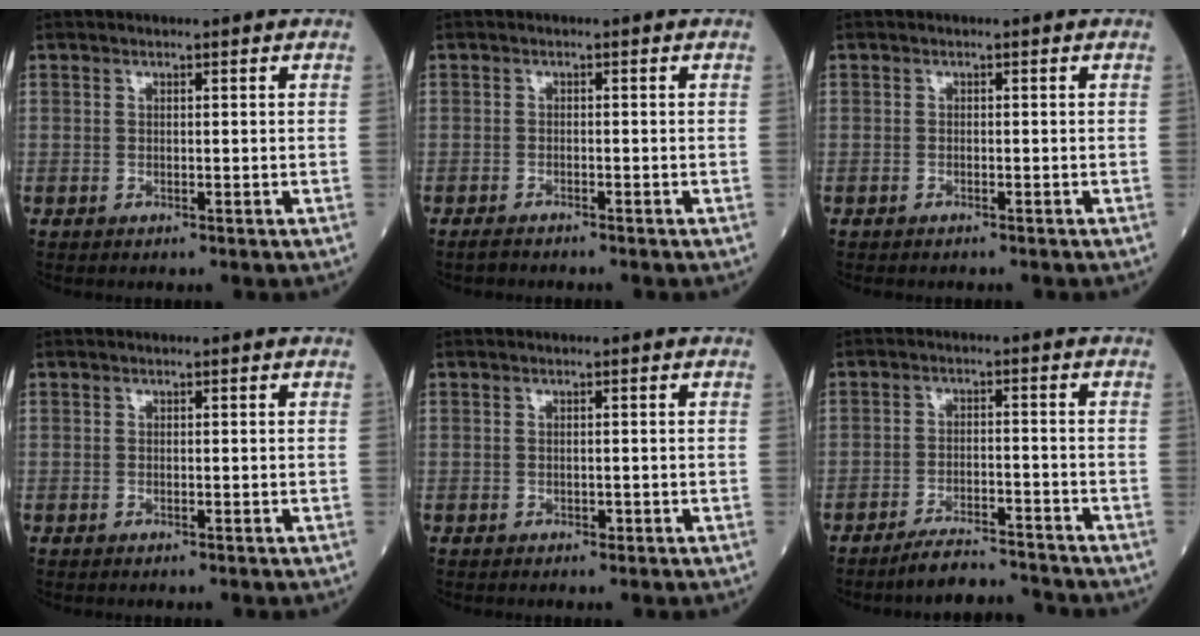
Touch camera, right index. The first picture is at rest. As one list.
[{"total": 1.5, "force": [-1.4, 0.2, 0.3], "torque": [-0.011, -0.002, -0.024]}, {"total": 1.3, "force": [-1.1, 0.6, 0.1], "torque": [-0.006, 0.003, -0.017]}, {"total": 0.0}, {"total": 0.5, "force": [-0.1, 0.3, 0.4], "torque": [-0.008, -0.001, -0.001]}, {"total": 6.0, "force": [-5.9, 0.2, 1.1], "torque": [-0.017, -0.004, -0.103]}]